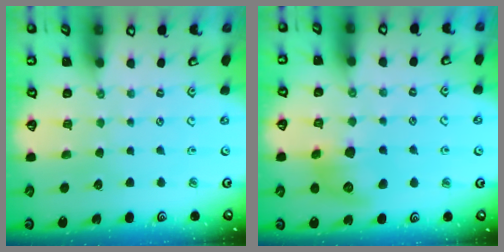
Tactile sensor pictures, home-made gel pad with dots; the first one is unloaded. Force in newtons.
{"total": 12.2, "press": 12.1, "slide": 0.9}